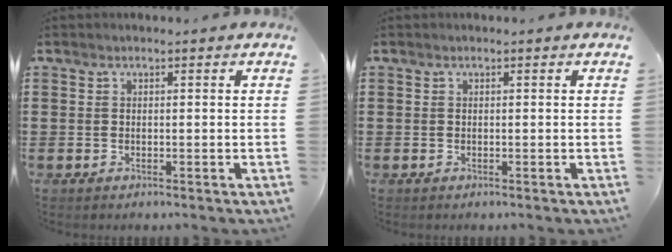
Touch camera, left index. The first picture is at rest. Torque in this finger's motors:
{"motor_torque": [0.30, 0.38, 0.00, -0.01]}